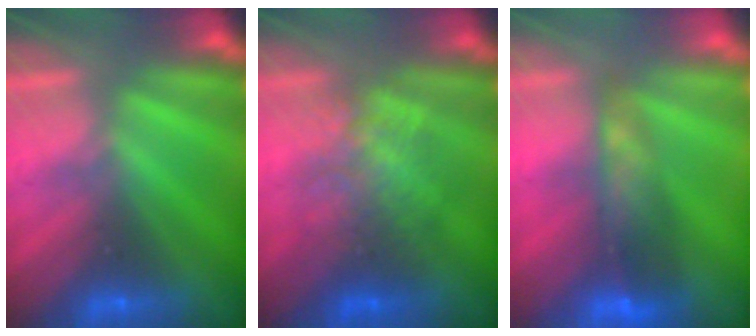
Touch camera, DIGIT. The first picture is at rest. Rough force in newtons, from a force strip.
{"total": 2.3}
{"total": 8.6}